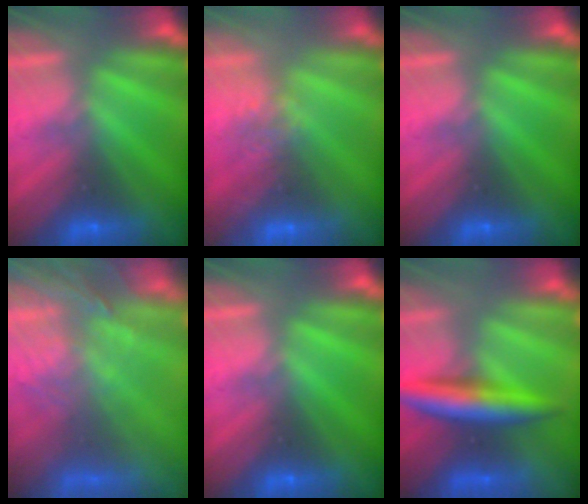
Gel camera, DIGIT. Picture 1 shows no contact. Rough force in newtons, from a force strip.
{"total": 2.8}
{"total": 0.0}
{"total": 7.3}
{"total": 0.0}
{"total": 6.5}